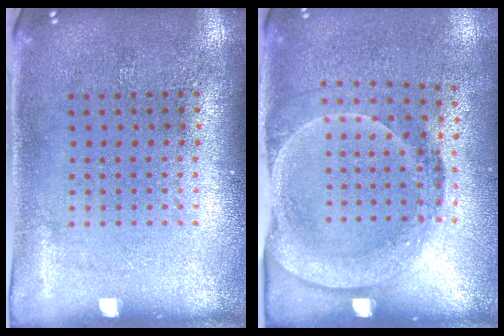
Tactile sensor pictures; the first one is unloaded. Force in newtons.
{"total": 1.7, "press": 1.3, "slide": 1.1}